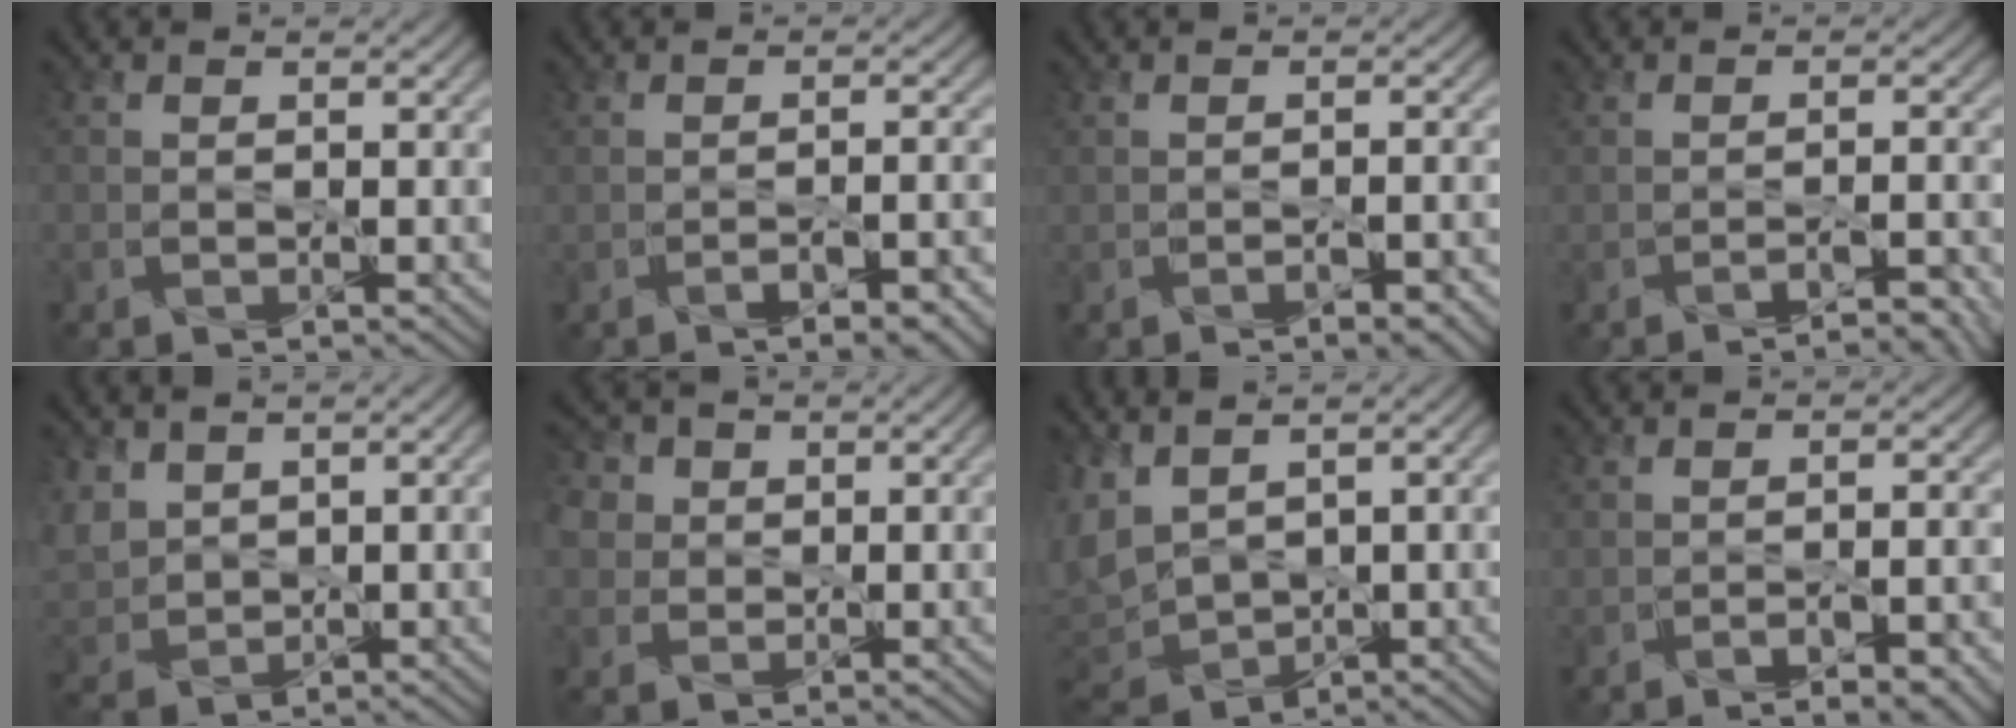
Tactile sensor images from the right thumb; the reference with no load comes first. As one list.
[{"total": 4.0, "force": [-2.2, 1.1, 3.2], "torque": [-0.049, 0.003, -0.028]}, {"total": 2.8, "force": [-1.6, 0.8, 2.1], "torque": [-0.033, -0.001, -0.018]}, {"total": 3.6, "force": [-2.6, 0.6, 2.5], "torque": [-0.034, 0.004, -0.035]}, {"total": 5.7, "force": [2.6, 4.1, 3.0], "torque": [-0.102, 0.001, 0.057]}, {"total": 5.2, "force": [2.0, 4.3, 2.2], "torque": [-0.088, 0.013, 0.038]}, {"total": 5.6, "force": [1.3, 3.2, 4.4], "torque": [-0.131, -0.004, 0.023]}, {"total": 4.7, "force": [-2.7, 1.2, 3.7], "torque": [-0.050, -0.001, -0.030]}]